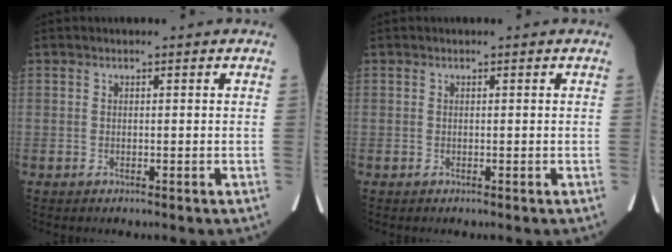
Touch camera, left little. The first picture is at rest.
{"total": 0.0}